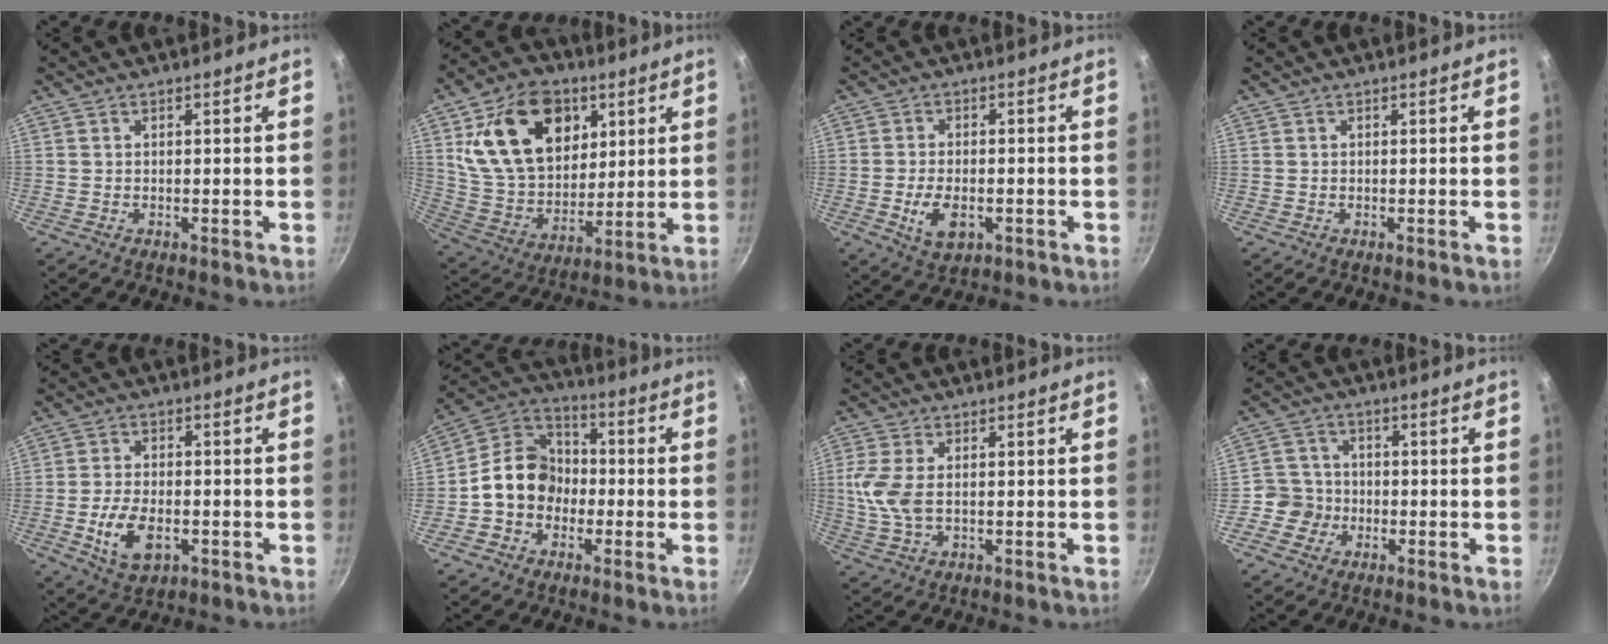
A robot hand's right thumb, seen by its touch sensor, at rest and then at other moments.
{"total": 22.5, "force": [8.3, 15.3, 14.2], "torque": [-0.214, -0.024, 0.152]}
{"total": 6.7, "force": [-2.0, 3.8, 5.1], "torque": [-0.090, 0.004, -0.028]}
{"total": 0.0}
{"total": 8.9, "force": [-2.6, 5.0, 6.9], "torque": [-0.127, 0.008, -0.043]}
{"total": 11.9, "force": [-2.0, 10.0, 6.1], "torque": [-0.063, 0.044, -0.055]}
{"total": 6.9, "force": [0.5, 3.8, 5.7], "torque": [-0.125, 0.000, 0.011]}
{"total": 5.4, "force": [-1.7, 5.0, 0.7], "torque": [0.016, 0.019, -0.043]}